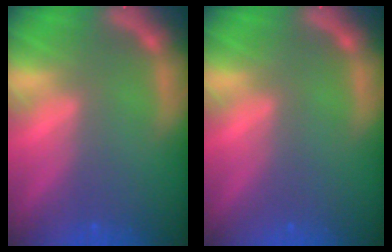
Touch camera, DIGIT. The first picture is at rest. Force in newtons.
{"total": 0.0}